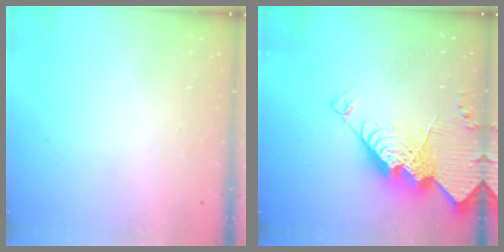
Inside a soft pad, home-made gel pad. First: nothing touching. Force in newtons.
{"total": 20.8, "press": 20.6, "slide": 2.1}